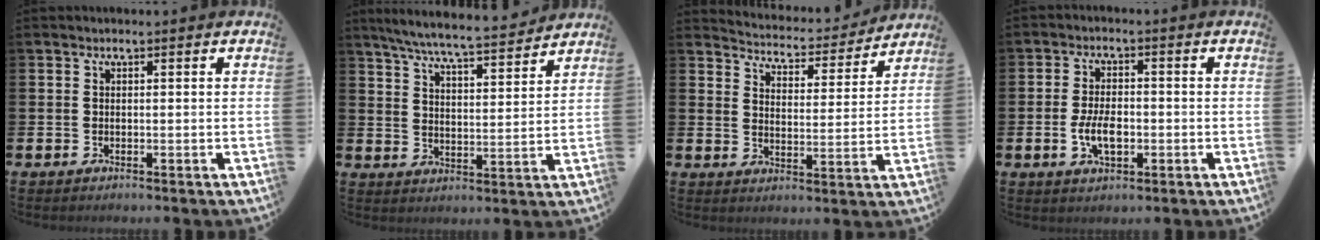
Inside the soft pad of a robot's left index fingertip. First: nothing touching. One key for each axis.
{"total": 7.0, "fx": 6.5, "fy": 0.3, "fz": 2.4, "tx": -0.065, "ty": -0.045, "tz": 0.112}
{"total": 4.9, "fx": 4.8, "fy": 0.9, "fz": 0.2, "tx": -0.027, "ty": -0.043, "tz": 0.078}
{"total": 4.8, "fx": -0.9, "fy": 2.5, "fz": 3.9, "tx": -0.067, "ty": 0.000, "tz": -0.020}